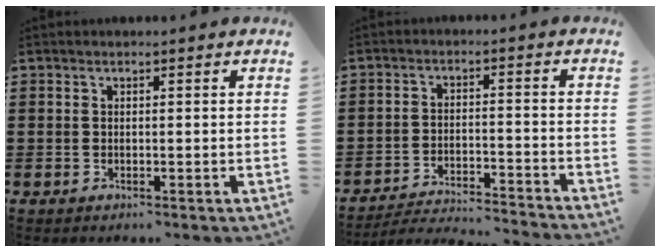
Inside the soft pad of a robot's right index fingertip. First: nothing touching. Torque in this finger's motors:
{"motor_torque": [0.41, 1.20, -0.22, -0.06]}